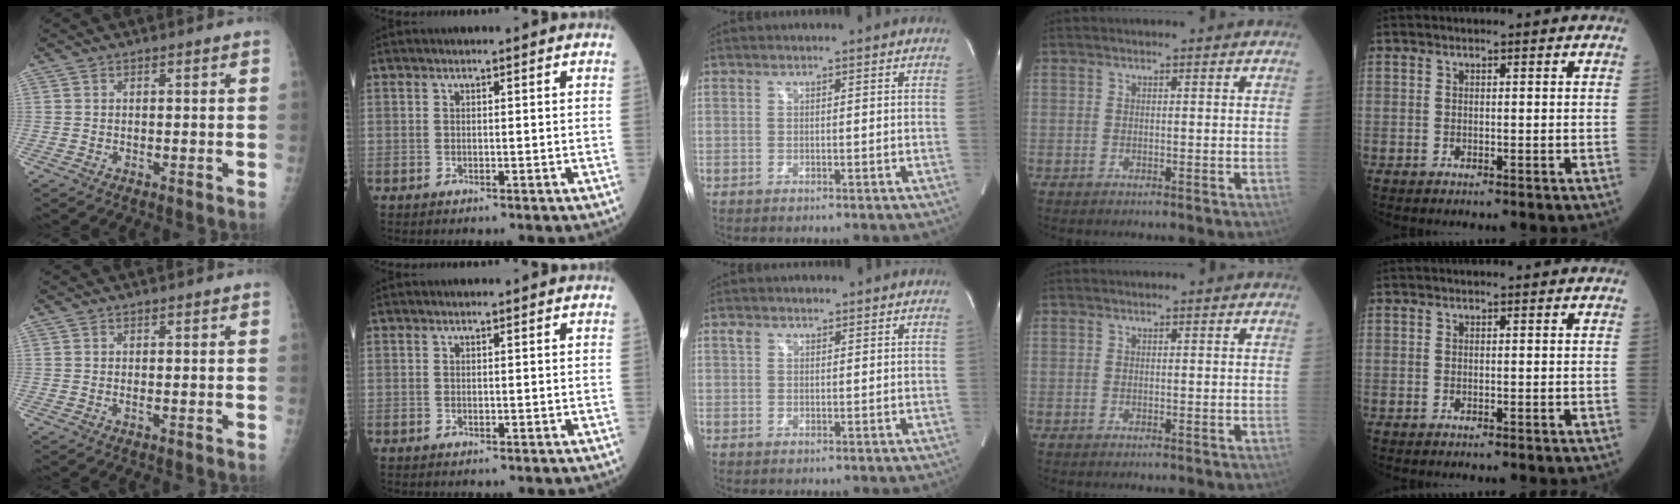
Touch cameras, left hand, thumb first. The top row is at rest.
{"middle": {"total": 1.5, "force": [0.9, 1.0, 0.7], "torque": [-0.019, 0.014, 0.017]}}